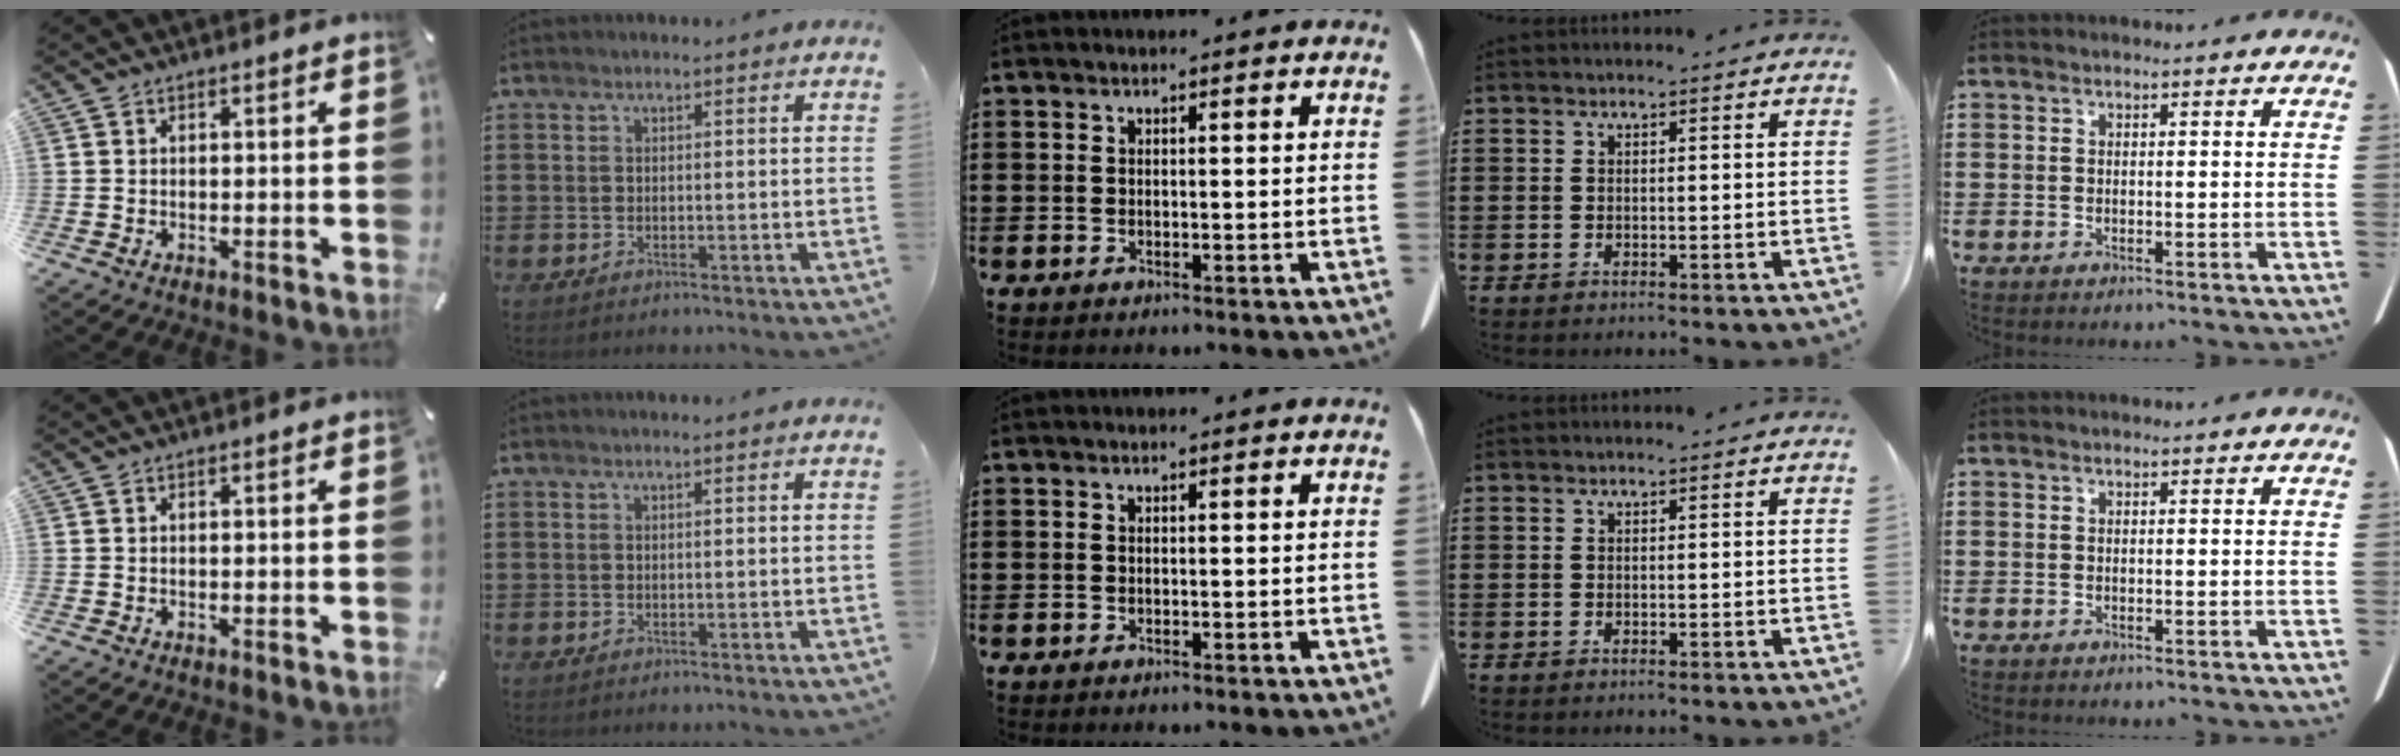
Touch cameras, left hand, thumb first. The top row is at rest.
{}